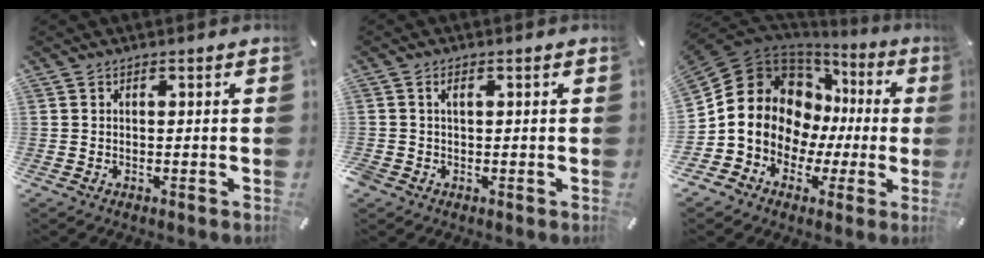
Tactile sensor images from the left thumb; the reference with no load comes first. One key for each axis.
{"total": 1.7, "fx": 0.1, "fy": 1.3, "fz": 1.0, "tx": -0.024, "ty": 0.005, "tz": -0.001}
{"total": 15.6, "fx": 1.3, "fy": 14.1, "fz": 6.6, "tx": -0.139, "ty": -0.024, "tz": 0.037}